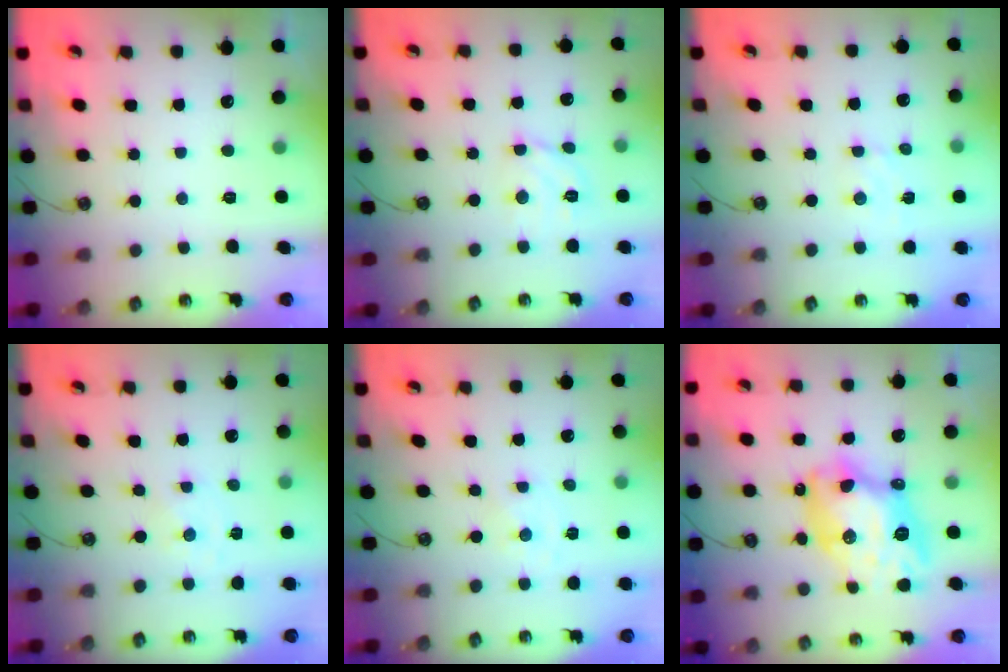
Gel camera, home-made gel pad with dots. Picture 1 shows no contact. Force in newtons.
{"total": 8.1, "press": 8.0, "slide": 1.1}
{"total": 3.3, "press": 3.3, "slide": 0.5}
{"total": 0.0}
{"total": 0.0}
{"total": 15.9, "press": 15.8, "slide": 1.9}